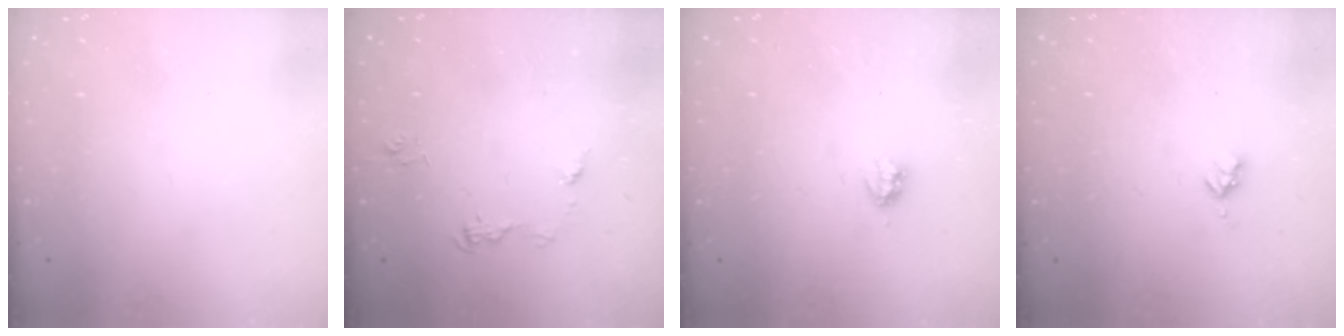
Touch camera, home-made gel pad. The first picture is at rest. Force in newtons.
{"total": 5.7, "press": 5.7, "slide": 0.6}
{"total": 2.9, "press": 2.9, "slide": 0.5}
{"total": 2.7, "press": 2.6, "slide": 0.5}